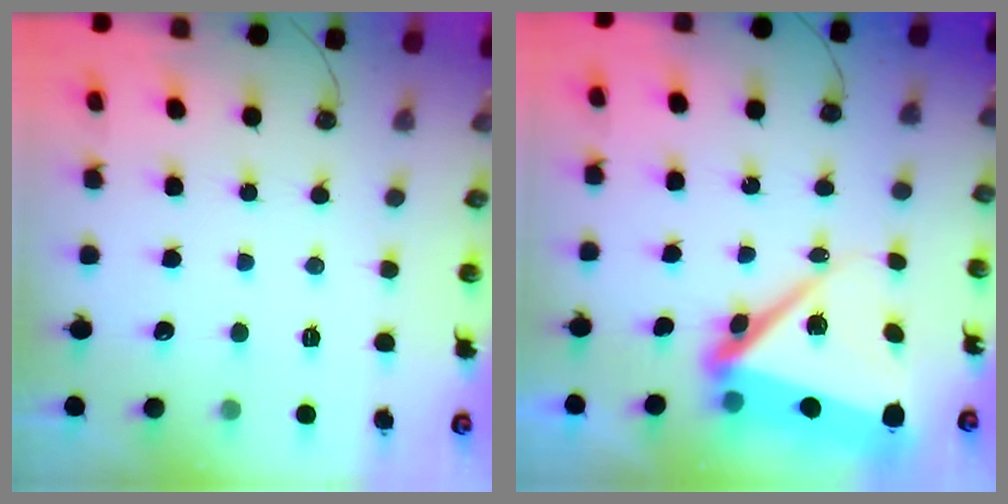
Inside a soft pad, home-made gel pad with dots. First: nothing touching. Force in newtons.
{"total": 12.0, "press": 11.9, "slide": 1.6}